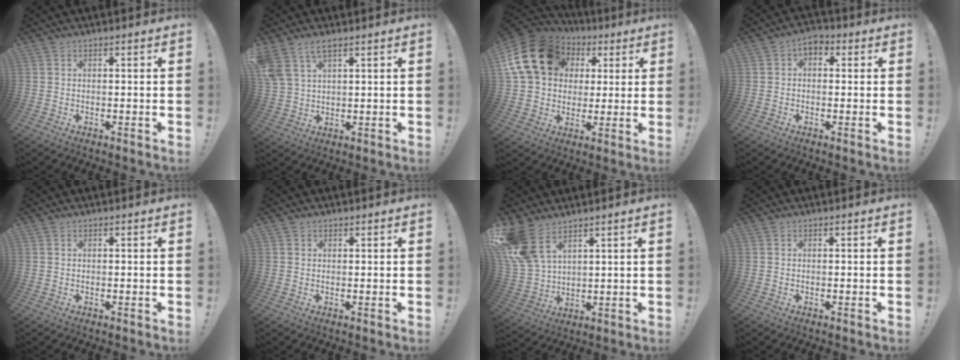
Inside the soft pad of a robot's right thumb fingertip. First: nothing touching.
{"total": 6.6, "force": [4.5, 2.8, 4.0], "torque": [-0.077, -0.014, 0.089]}
{"total": 20.5, "force": [6.7, 15.7, 11.2], "torque": [-0.189, -0.019, 0.139]}
{"total": 3.9, "force": [0.4, 2.6, 2.8], "torque": [-0.037, 0.002, 0.006]}
{"total": 0.0}
{"total": 0.8, "force": [0.6, 0.6, 0.0], "torque": [0.005, -0.002, 0.011]}
{"total": 12.4, "force": [7.9, 6.5, 7.0], "torque": [-0.152, -0.041, 0.156]}
{"total": 0.0}